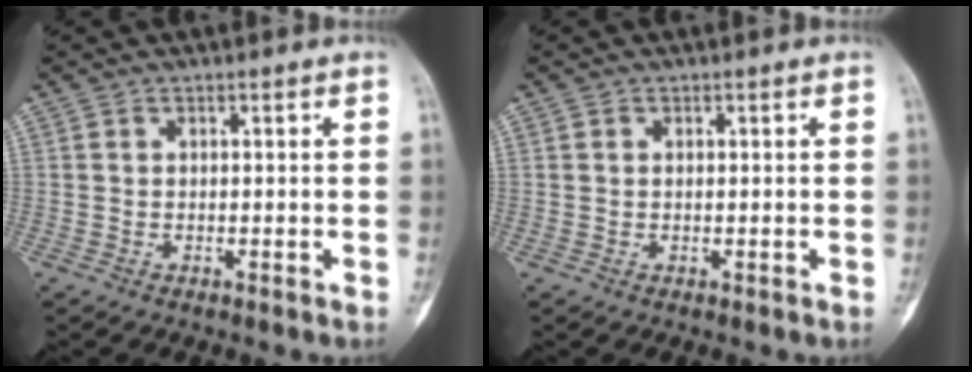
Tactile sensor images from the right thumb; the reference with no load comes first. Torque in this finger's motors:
{"motor_torque": [0.05, 0.02, -0.08, -0.04, -0.01]}